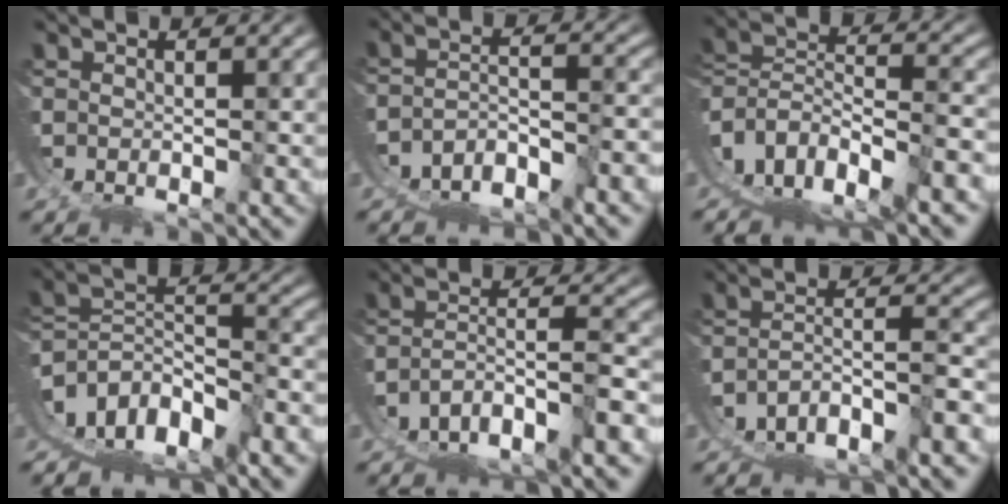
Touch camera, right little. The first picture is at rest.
{"total": 7.3, "force": [-5.0, 5.1, 1.7], "torque": [-0.046, -0.023, -0.082]}
{"total": 15.8, "force": [-4.8, 13.4, 6.9], "torque": [-0.203, -0.073, -0.072]}
{"total": 15.5, "force": [-6.1, 12.7, 6.4], "torque": [-0.162, -0.060, -0.097]}
{"total": 10.6, "force": [-6.5, 7.1, 4.4], "torque": [-0.093, -0.035, -0.095]}
{"total": 10.0, "force": [-6.6, 6.7, 3.4], "torque": [-0.075, -0.030, -0.103]}